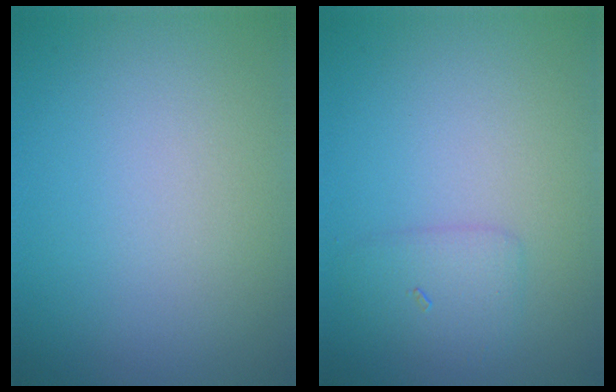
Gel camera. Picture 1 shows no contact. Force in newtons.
{"total": 1.8, "press": 1.8, "slide": 0.1}